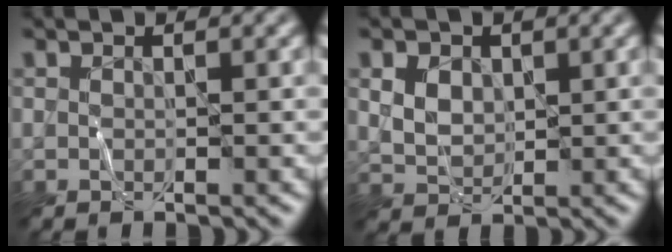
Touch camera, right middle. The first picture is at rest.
{"total": 3.1, "force": [1.1, 2.3, 1.8], "torque": [-0.039, 0.004, 0.017]}